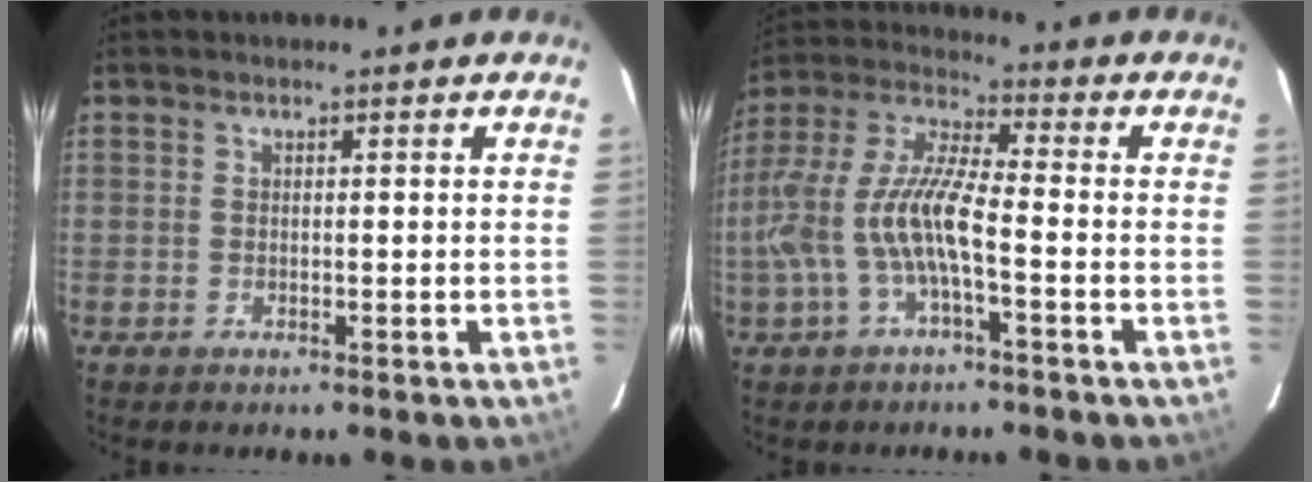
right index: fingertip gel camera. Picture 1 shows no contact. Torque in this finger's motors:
{"motor_torque": [0.88, -0.32, 0.90, 0.21]}